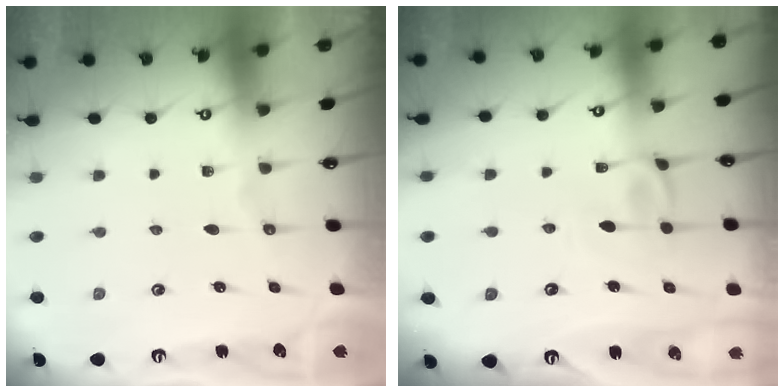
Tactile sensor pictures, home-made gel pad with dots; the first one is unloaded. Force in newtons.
{"total": 2.7, "press": 2.7, "slide": 0.5}